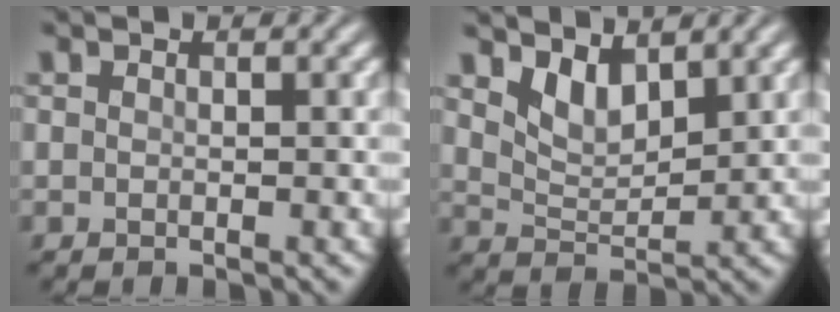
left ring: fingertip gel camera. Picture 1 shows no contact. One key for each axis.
{"total": 3.0, "fx": 2.2, "fy": 1.3, "fz": 1.7, "tx": -0.040, "ty": -0.012, "tz": 0.044}